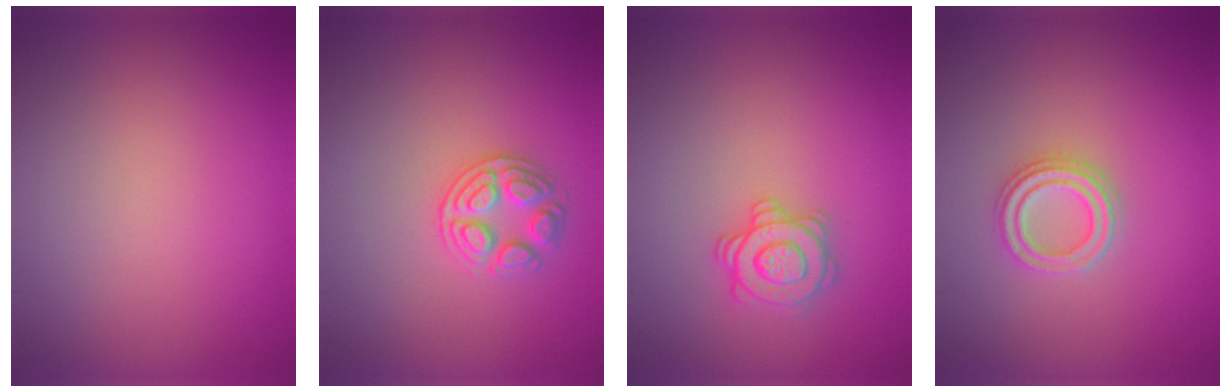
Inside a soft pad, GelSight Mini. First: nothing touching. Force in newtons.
{"total": 2.6, "press": 2.6, "slide": 0.6}
{"total": 2.8, "press": 2.8, "slide": 0.4}
{"total": 2.5, "press": 2.4, "slide": 0.7}